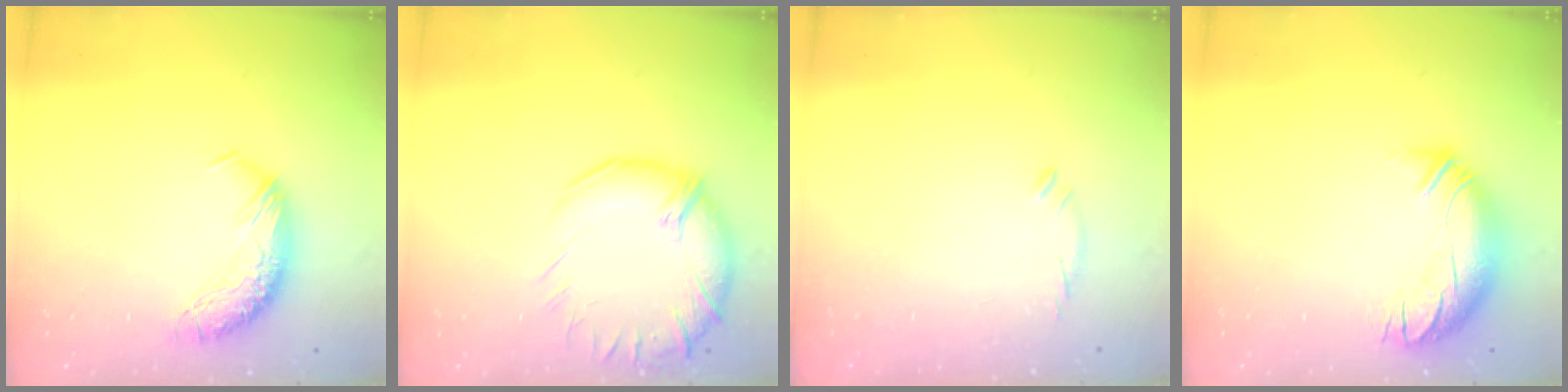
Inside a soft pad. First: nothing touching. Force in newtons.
{"total": 7.4, "press": 5.4, "slide": 5.0}
{"total": 5.6, "press": 5.5, "slide": 0.9}
{"total": 3.0, "press": 1.0, "slide": 2.8}